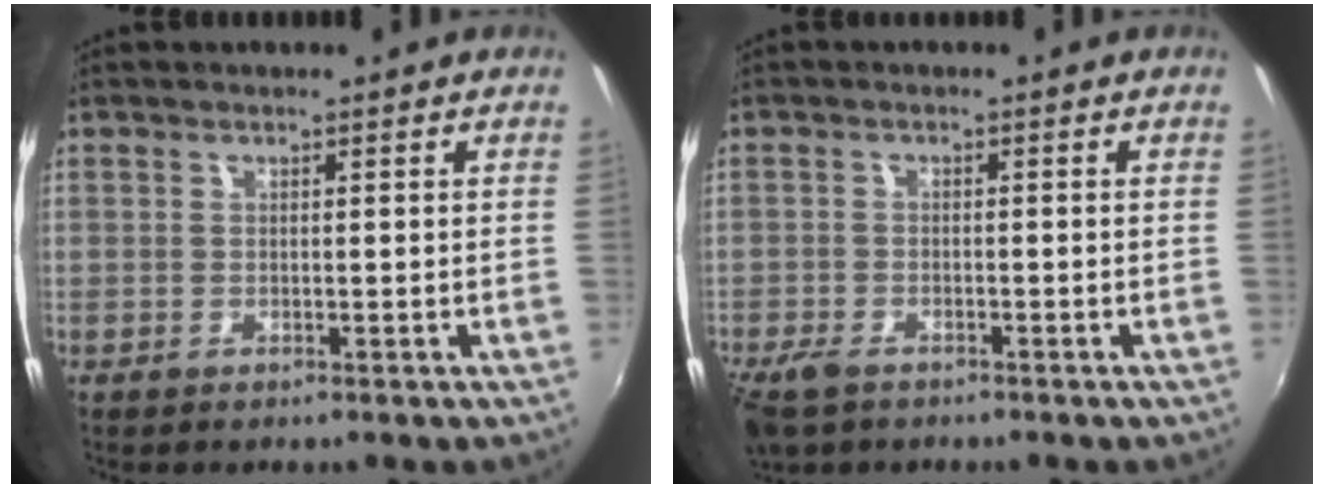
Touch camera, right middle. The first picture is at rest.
{"total": 5.2, "force": [-3.8, 2.5, 2.6], "torque": [-0.073, -0.017, -0.075]}